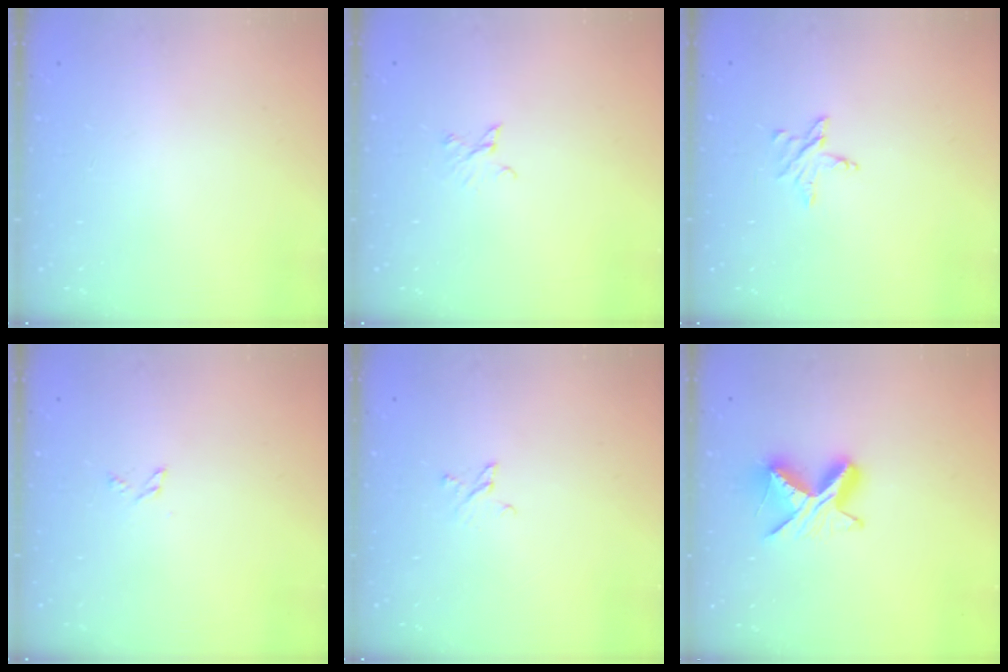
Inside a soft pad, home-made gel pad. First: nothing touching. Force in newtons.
{"total": 2.1, "press": 2.1, "slide": 0.3}
{"total": 3.7, "press": 3.7, "slide": 0.3}
{"total": 2.4, "press": 2.3, "slide": 0.3}
{"total": 2.7, "press": 2.7, "slide": 0.4}
{"total": 9.4, "press": 9.4, "slide": 0.9}